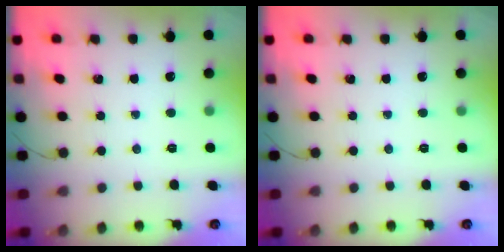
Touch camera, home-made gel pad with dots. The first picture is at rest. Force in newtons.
{"total": 0.0}